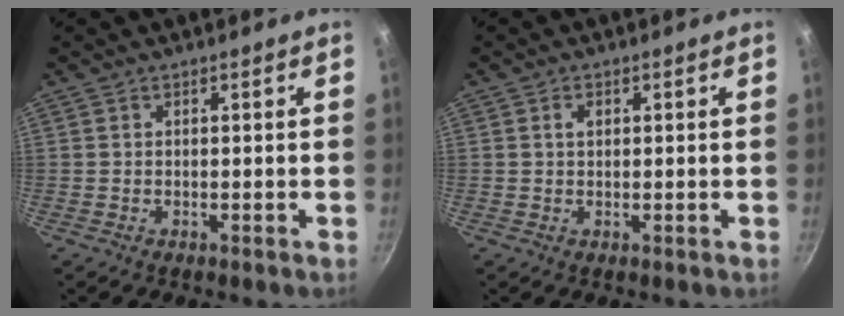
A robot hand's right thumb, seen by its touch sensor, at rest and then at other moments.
{"total": 1.6, "force": [0.5, 1.1, 1.0], "torque": [-0.012, 0.004, 0.008]}